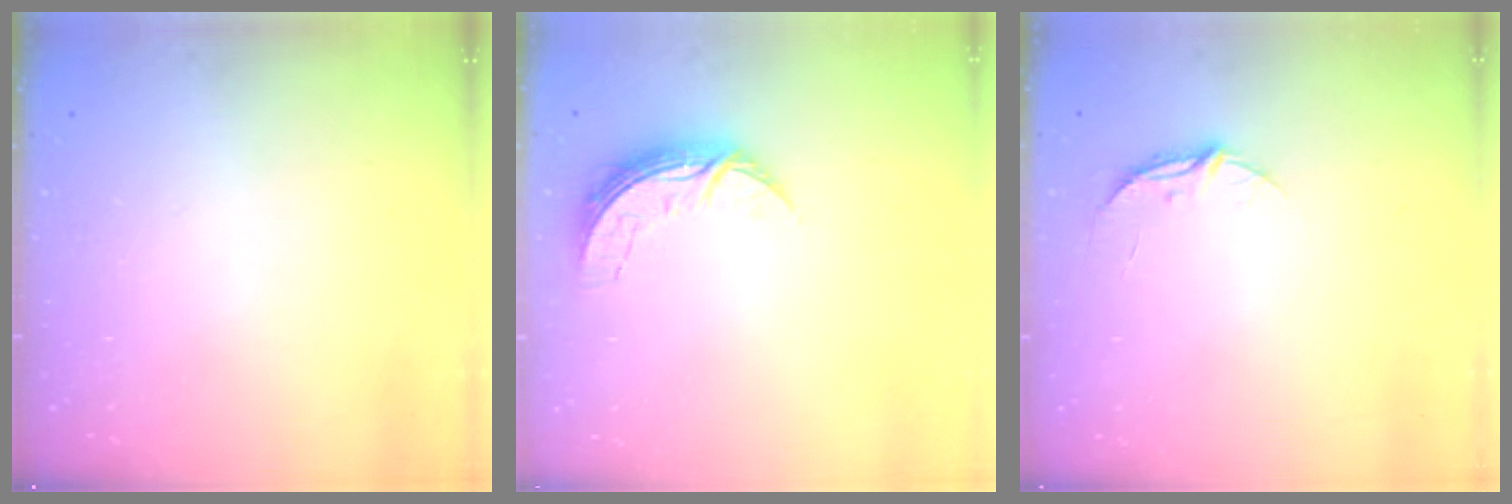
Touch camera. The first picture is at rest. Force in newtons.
{"total": 7.2, "press": 7.1, "slide": 0.5}
{"total": 5.3, "press": 5.3, "slide": 0.5}